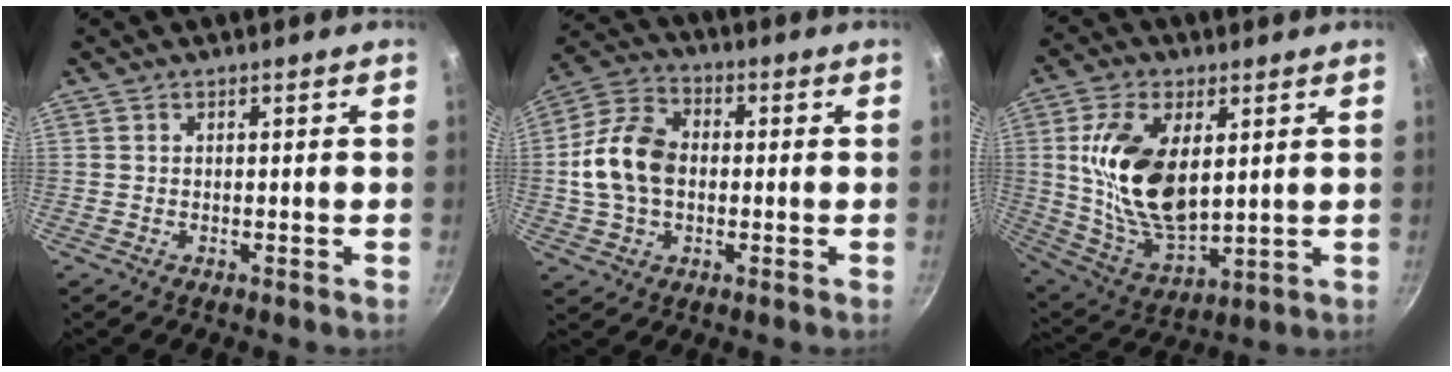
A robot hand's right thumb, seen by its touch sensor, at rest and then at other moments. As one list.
[{"total": 12.9, "force": [-0.1, 9.2, 9.1], "torque": [-0.155, 0.025, -0.015]}, {"total": 18.1, "force": [3.5, 10.1, 14.6], "torque": [-0.263, -0.019, 0.079]}]